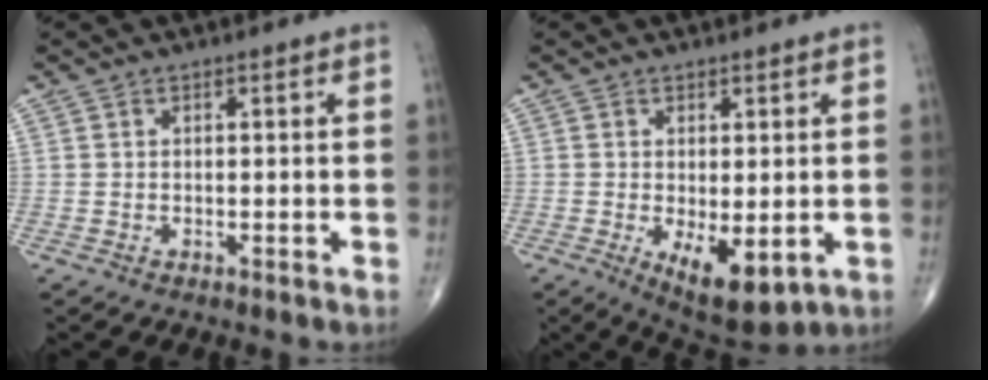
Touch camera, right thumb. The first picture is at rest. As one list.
[{"total": 8.7, "force": [-2.1, 3.8, 7.5], "torque": [-0.105, -0.019, -0.019]}]